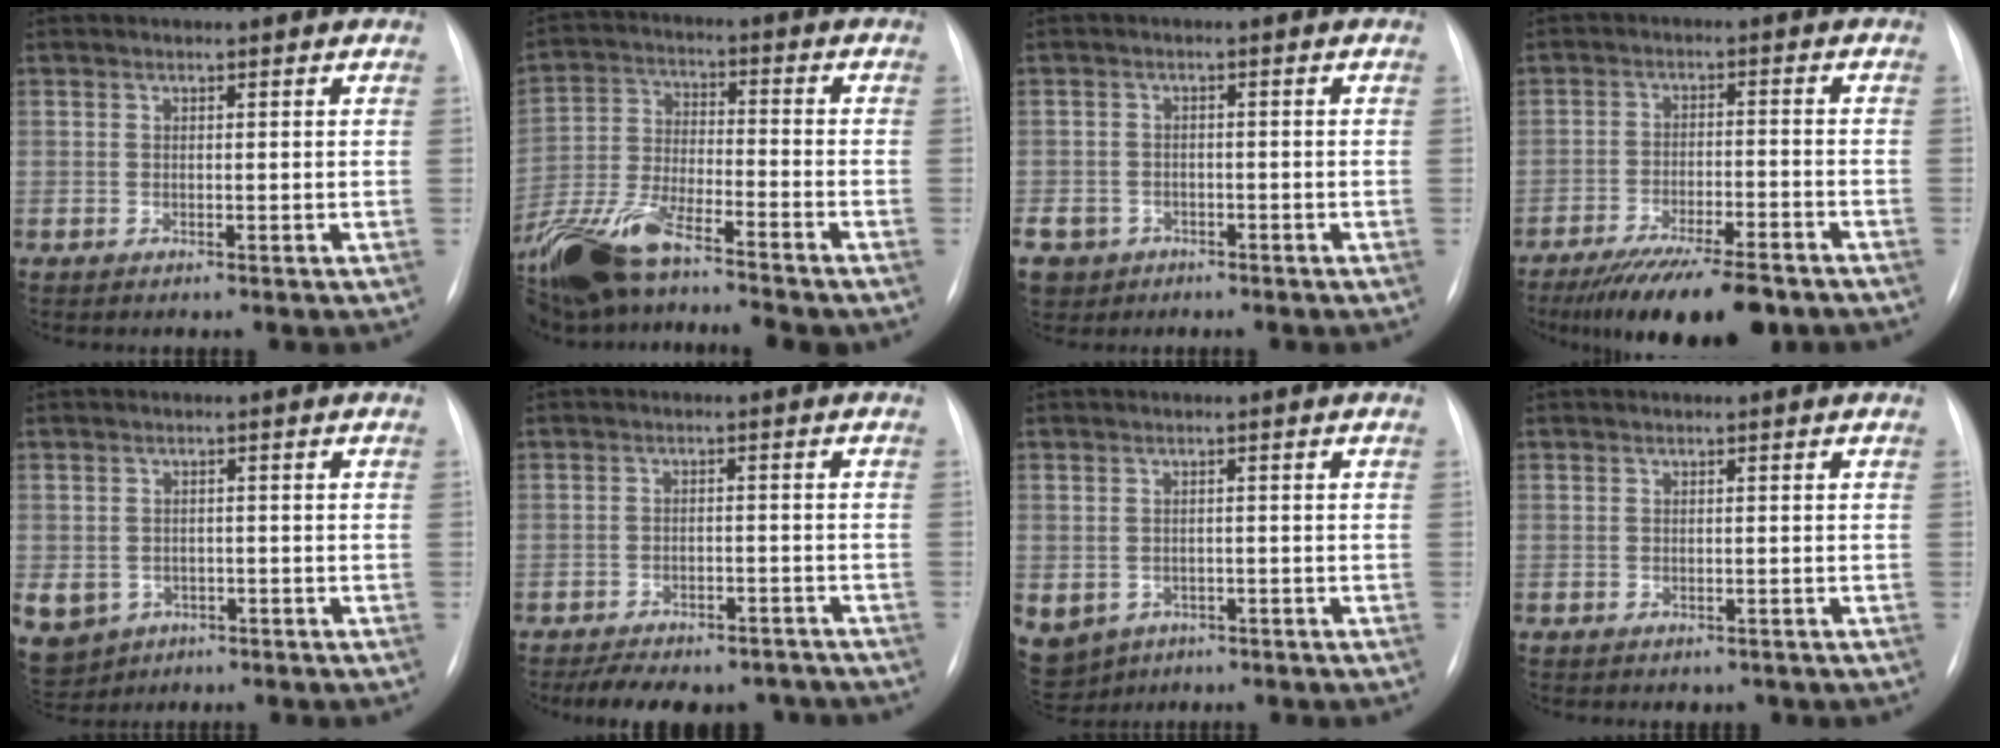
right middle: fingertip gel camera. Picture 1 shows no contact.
{"total": 14.6, "force": [-11.3, 2.8, 8.8], "torque": [-0.189, -0.017, -0.207]}
{"total": 9.0, "force": [-4.7, 7.3, 2.3], "torque": [-0.076, 0.003, -0.073]}
{"total": 14.0, "force": [-10.9, 2.6, 8.3], "torque": [-0.120, -0.020, -0.173]}
{"total": 13.8, "force": [-5.8, 11.5, 4.9], "torque": [-0.160, -0.002, -0.071]}
{"total": 12.8, "force": [-10.6, 5.6, 4.5], "torque": [-0.075, 0.011, -0.134]}
{"total": 11.6, "force": [-5.5, 9.4, 4.1], "torque": [-0.125, -0.005, -0.067]}
{"total": 1.1, "force": [-0.8, 0.7, 0.2], "torque": [-0.002, 0.001, -0.007]}